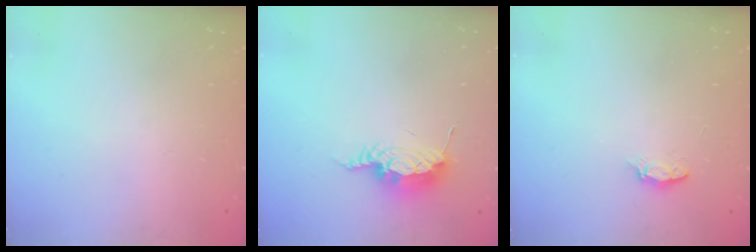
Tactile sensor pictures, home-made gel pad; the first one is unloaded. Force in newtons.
{"total": 8.7, "press": 8.6, "slide": 0.9}
{"total": 3.1, "press": 3.1, "slide": 0.4}